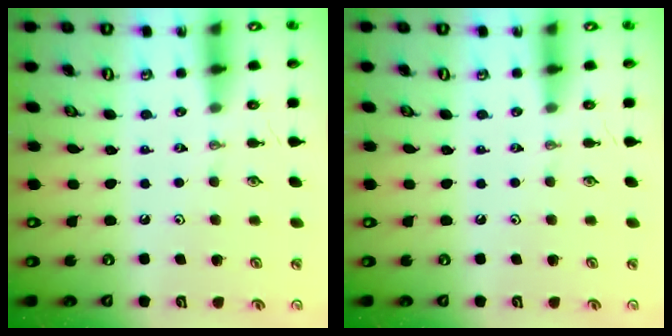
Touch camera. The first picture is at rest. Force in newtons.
{"total": 0.0}